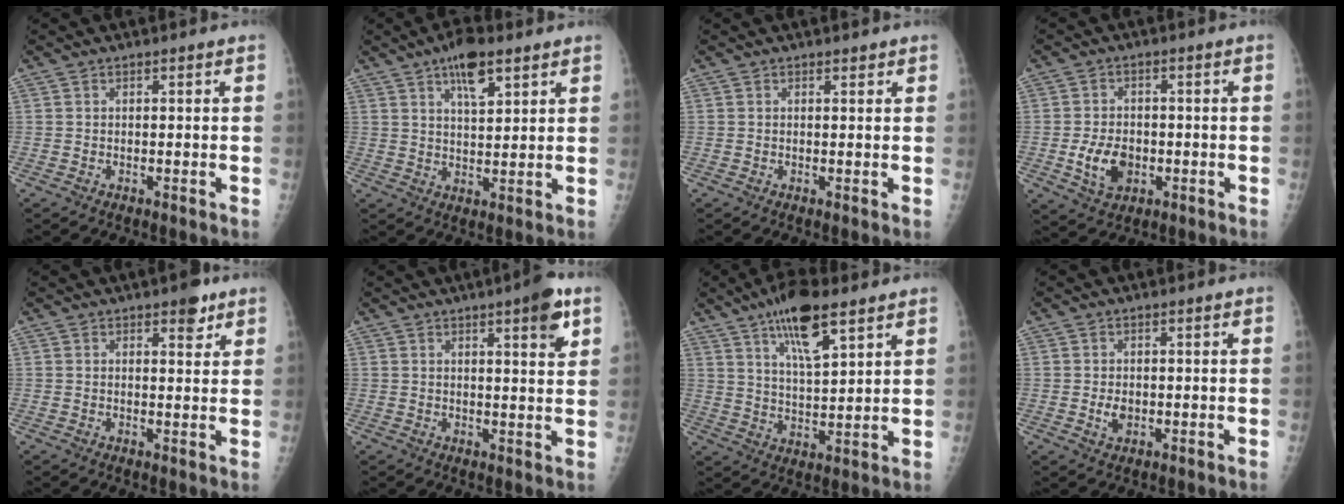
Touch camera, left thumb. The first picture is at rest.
{"total": 8.1, "force": [4.8, 2.9, 5.8], "torque": [-0.082, -0.021, 0.078]}
{"total": 0.9, "force": [0.8, 0.3, 0.4], "torque": [-0.005, -0.005, 0.011]}
{"total": 7.0, "force": [-1.5, 4.9, 4.7], "torque": [-0.070, 0.002, -0.019]}
{"total": 4.0, "force": [2.6, 1.6, 2.5], "torque": [-0.018, -0.012, 0.033]}
{"total": 6.8, "force": [3.7, 1.2, 5.6], "torque": [-0.071, -0.017, 0.046]}
{"total": 12.3, "force": [7.5, 3.6, 9.0], "torque": [-0.141, -0.032, 0.131]}
{"total": 2.4, "force": [-0.1, 1.7, 1.8], "torque": [-0.026, -0.003, 0.004]}